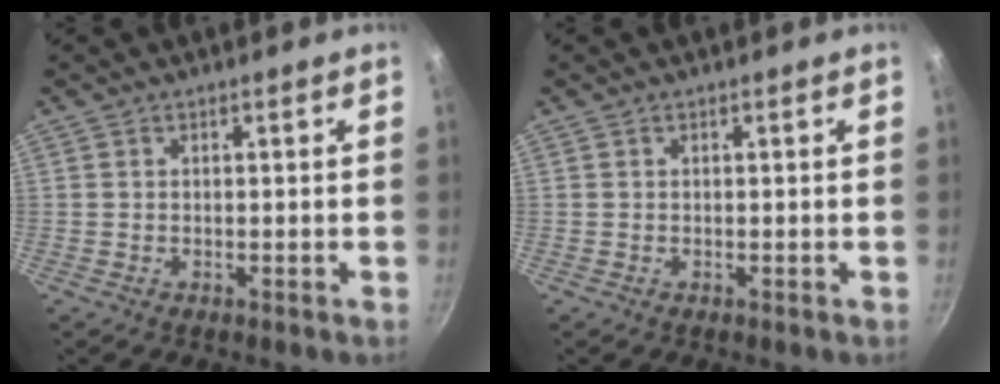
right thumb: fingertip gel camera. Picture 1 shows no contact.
{"total": 0.0}